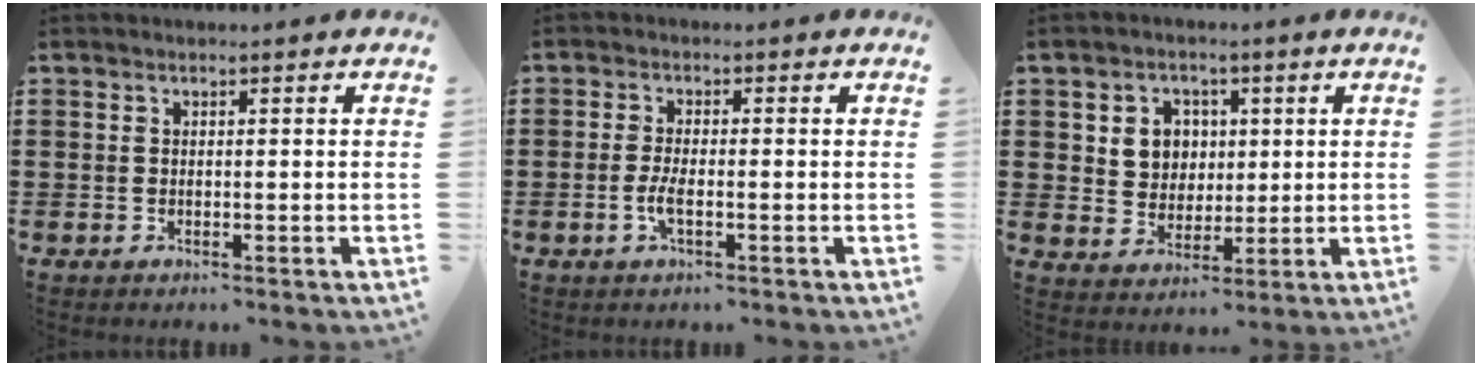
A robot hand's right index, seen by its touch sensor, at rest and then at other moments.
{"total": 2.8, "force": [-1.0, 0.6, 2.6], "torque": [-0.059, -0.006, -0.022]}
{"total": 5.4, "force": [1.3, 5.0, 1.8], "torque": [-0.050, 0.013, 0.020]}